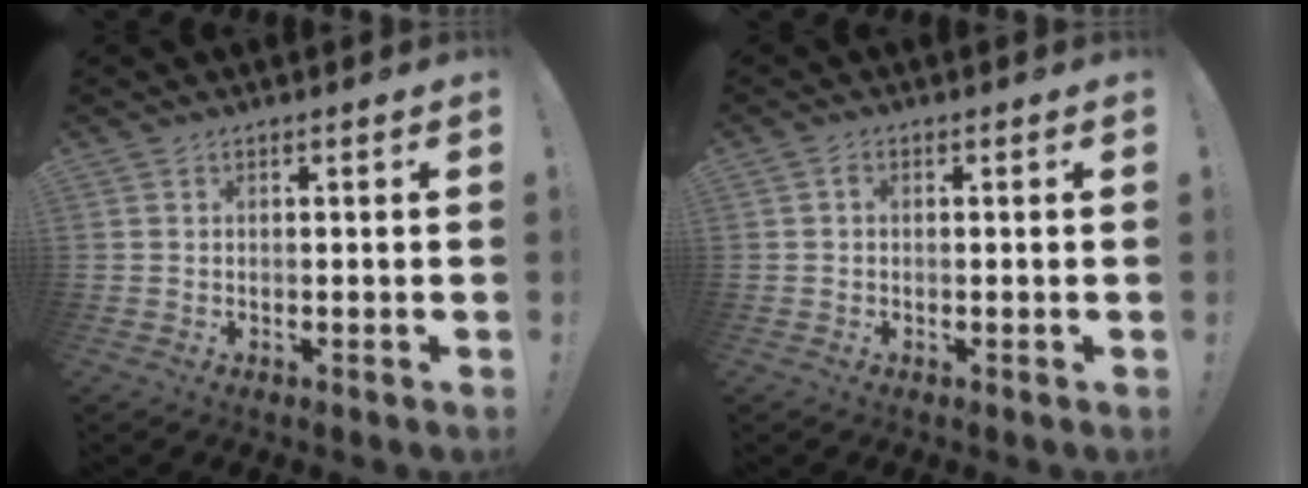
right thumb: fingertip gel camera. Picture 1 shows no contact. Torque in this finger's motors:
{"motor_torque": [-0.25, -0.06, -0.19, 0.21, 0.00]}